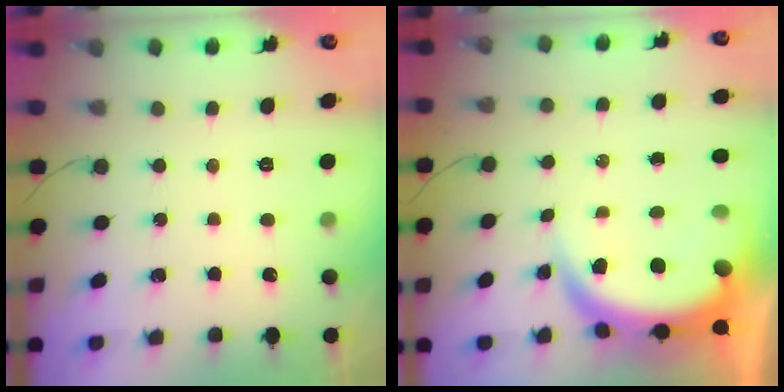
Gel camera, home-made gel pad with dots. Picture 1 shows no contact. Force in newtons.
{"total": 9.3, "press": 9.2, "slide": 1.1}